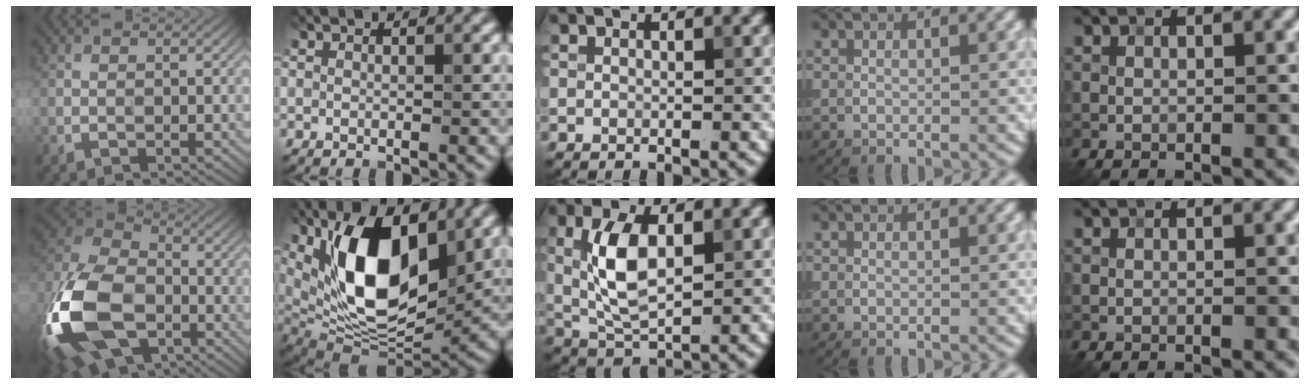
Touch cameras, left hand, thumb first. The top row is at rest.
{"thumb": {"total": 20.9, "force": [-7.2, 13.2, 14.6], "torque": [-0.369, -0.045, -0.136]}, "index": {"total": 12.8, "force": [3.7, 6.2, 10.6], "torque": [-0.175, -0.009, 0.067]}, "middle": {"total": 5.6, "force": [0.8, 2.7, 4.9], "torque": [-0.106, 0.005, 0.019]}}